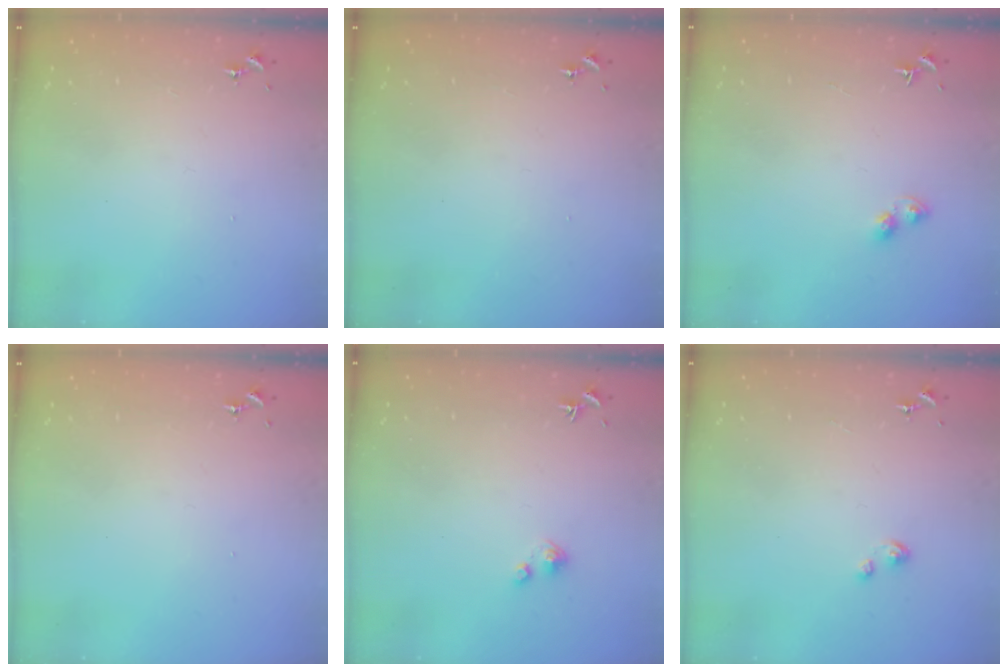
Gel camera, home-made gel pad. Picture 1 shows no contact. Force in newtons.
{"total": 0.0}
{"total": 3.5, "press": 3.4, "slide": 0.5}
{"total": 0.0}
{"total": 2.8, "press": 2.8, "slide": 0.3}
{"total": 2.7, "press": 2.7, "slide": 0.3}